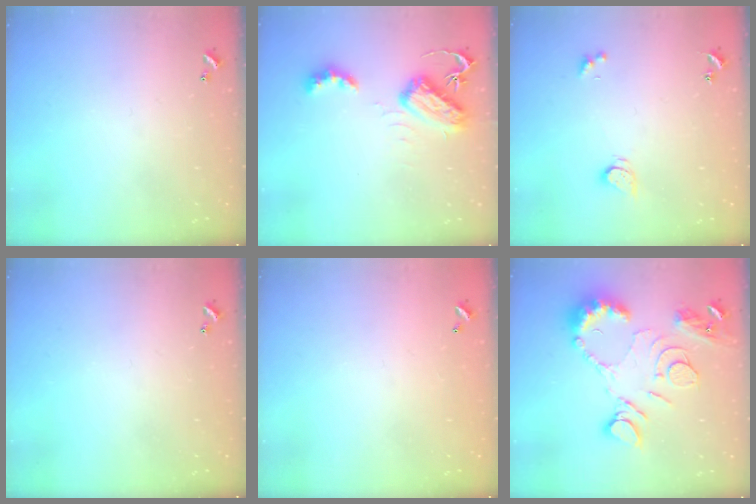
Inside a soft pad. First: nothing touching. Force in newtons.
{"total": 6.7, "press": 6.7, "slide": 0.5}
{"total": 2.5, "press": 2.5, "slide": 0.5}
{"total": 0.0}
{"total": 2.8, "press": 2.8, "slide": 0.1}
{"total": 14.6, "press": 14.5, "slide": 1.7}